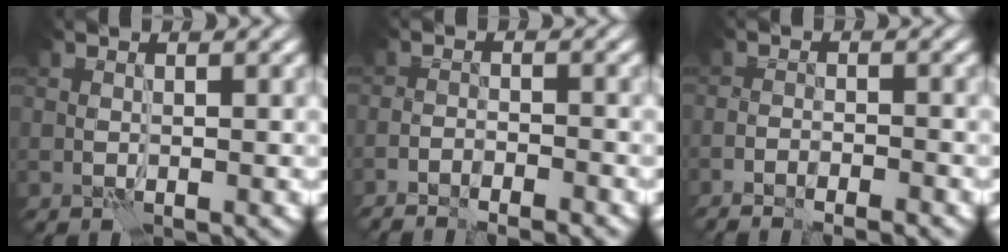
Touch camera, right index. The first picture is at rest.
{"total": 4.5, "force": [-4.3, 0.7, 1.1], "torque": [-0.015, 0.008, -0.063]}
{"total": 3.8, "force": [-3.5, 0.6, 1.4], "torque": [-0.018, 0.010, -0.052]}